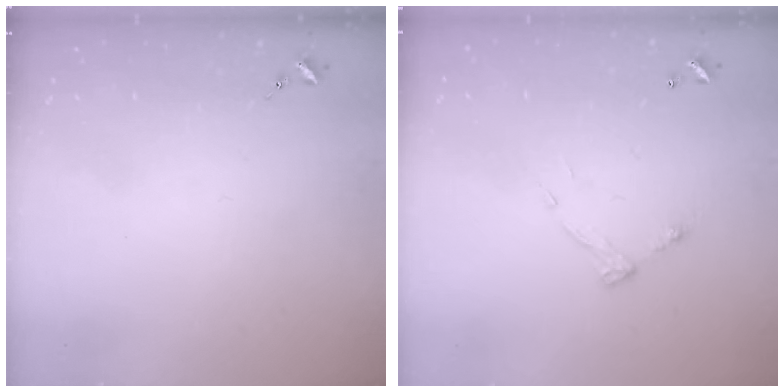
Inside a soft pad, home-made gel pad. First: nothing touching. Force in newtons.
{"total": 6.8, "press": 6.8, "slide": 0.2}